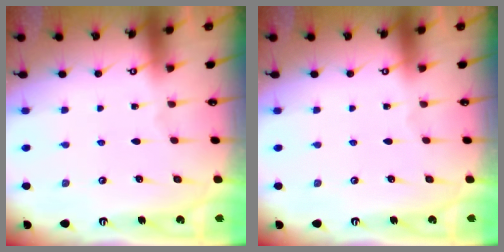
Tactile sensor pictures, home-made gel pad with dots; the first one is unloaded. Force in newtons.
{"total": 0.0}